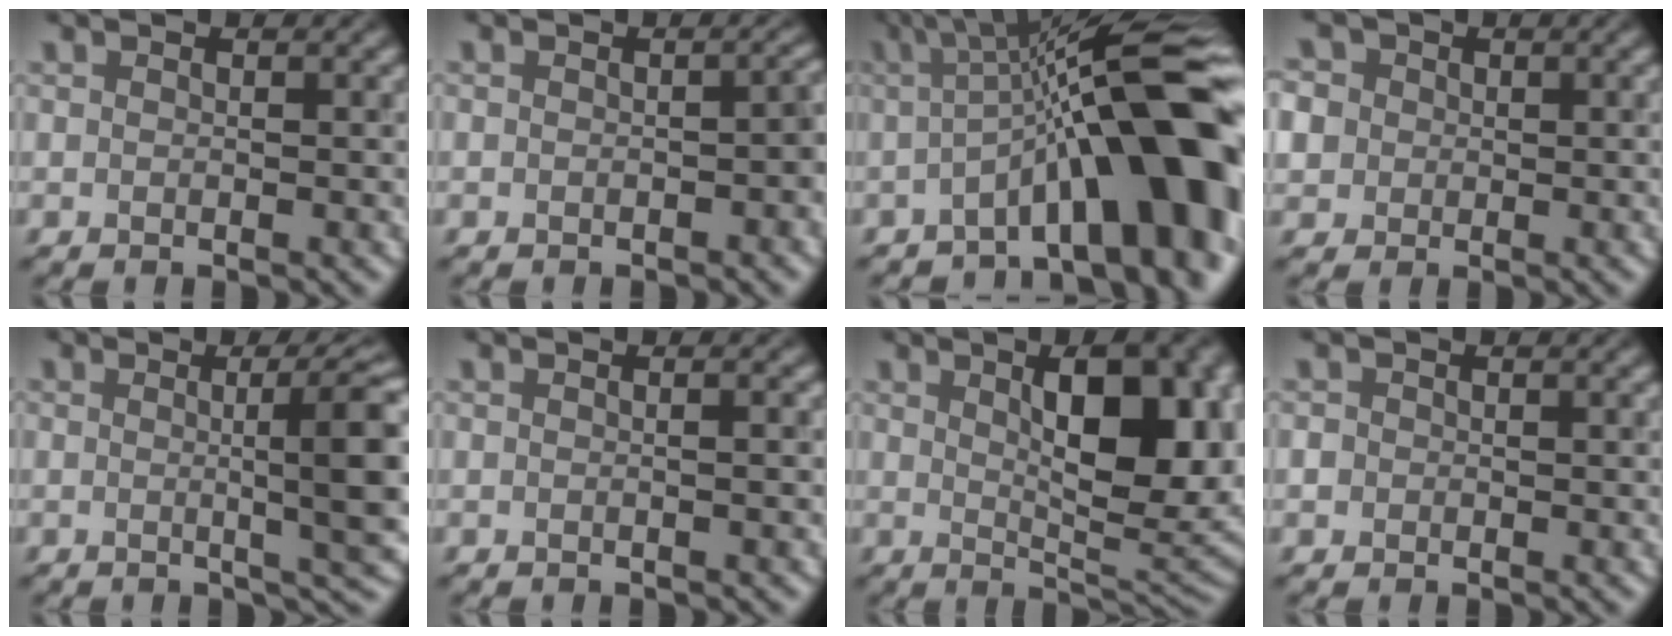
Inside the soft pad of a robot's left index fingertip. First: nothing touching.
{"total": 1.9, "force": [-0.6, 0.9, 1.5], "torque": [-0.019, 0.005, -0.009]}
{"total": 14.0, "force": [-1.9, 3.6, 13.4], "torque": [-0.161, 0.031, -0.032]}
{"total": 6.4, "force": [1.9, 5.5, 2.7], "torque": [-0.056, 0.028, 0.007]}
{"total": 7.7, "force": [0.4, 1.5, 7.6], "torque": [-0.093, 0.003, 0.007]}
{"total": 1.6, "force": [0.1, 0.7, 1.4], "torque": [-0.007, -0.001, -0.009]}
{"total": 11.6, "force": [2.6, 4.5, 10.4], "torque": [-0.137, 0.002, 0.044]}
{"total": 0.9, "force": [-0.1, 0.9, 0.2], "torque": [0.002, -0.003, -0.005]}